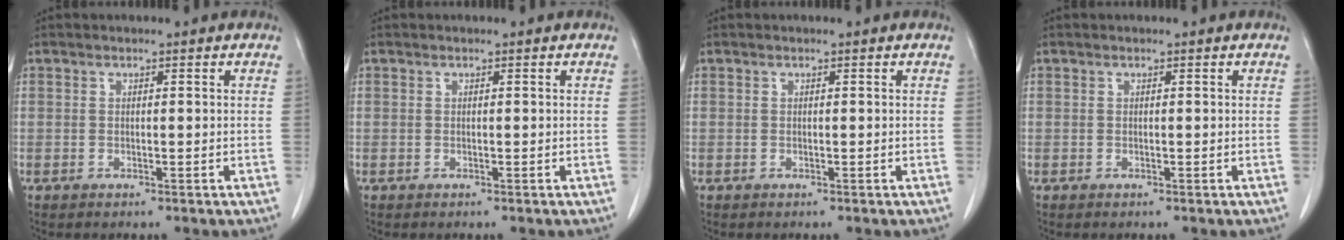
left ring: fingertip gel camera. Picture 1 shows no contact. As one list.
[{"total": 0.0}, {"total": 0.0}, {"total": 0.0}]